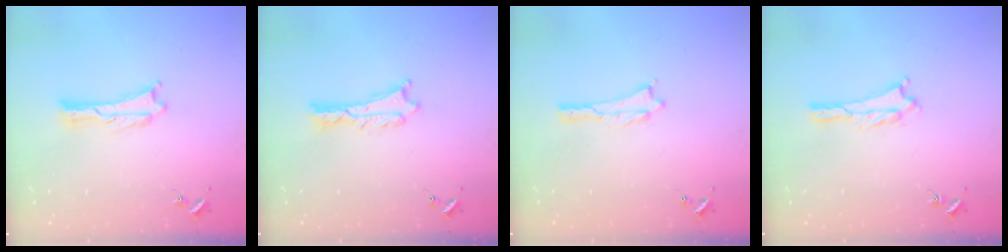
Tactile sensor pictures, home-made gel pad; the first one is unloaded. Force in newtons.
{"total": 0.7, "press": 0.7, "slide": 0.1}
{"total": 0.0}
{"total": 1.2, "press": 1.1, "slide": 0.2}